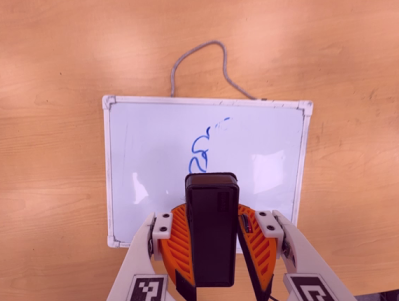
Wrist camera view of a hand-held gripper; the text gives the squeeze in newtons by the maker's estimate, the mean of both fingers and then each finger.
{"total": 9.6, "left": 9.4, "right": 9.7}